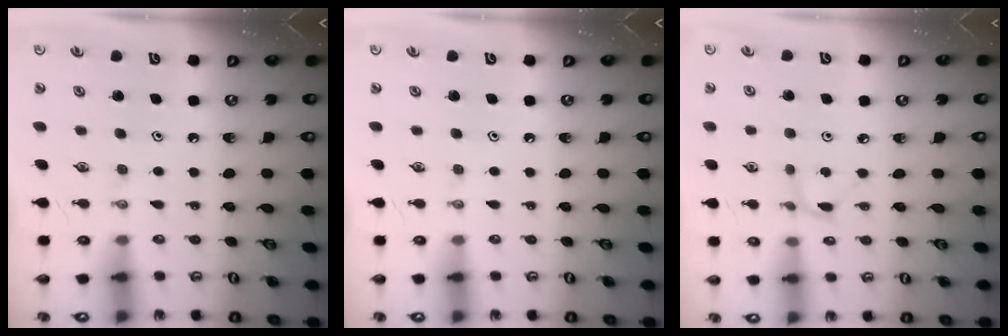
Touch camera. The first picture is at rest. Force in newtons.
{"total": 0.0}
{"total": 2.1, "press": 2.1, "slide": 0.3}